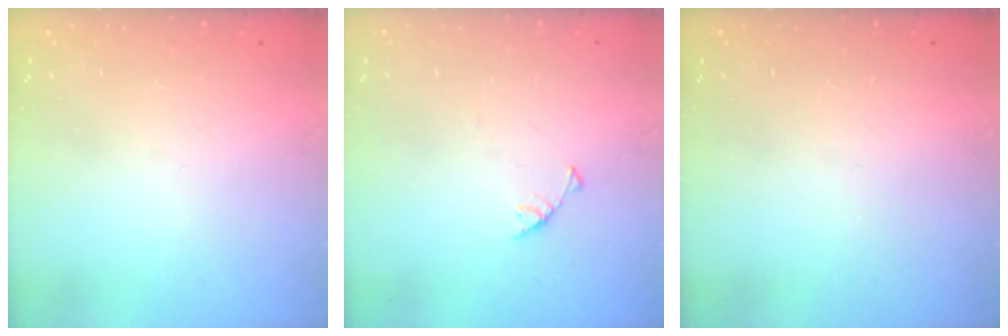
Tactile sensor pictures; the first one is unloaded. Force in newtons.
{"total": 3.0, "press": 3.0, "slide": 0.3}
{"total": 0.0}